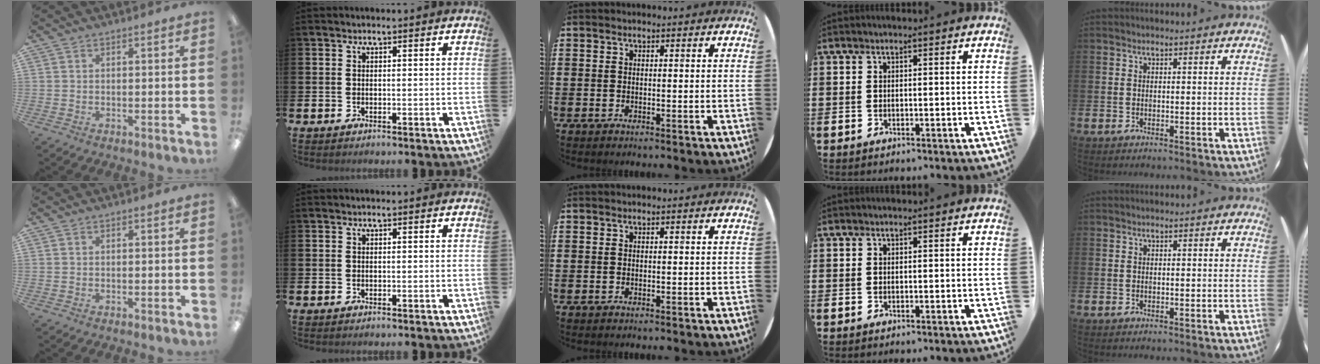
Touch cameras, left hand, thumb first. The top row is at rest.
{}